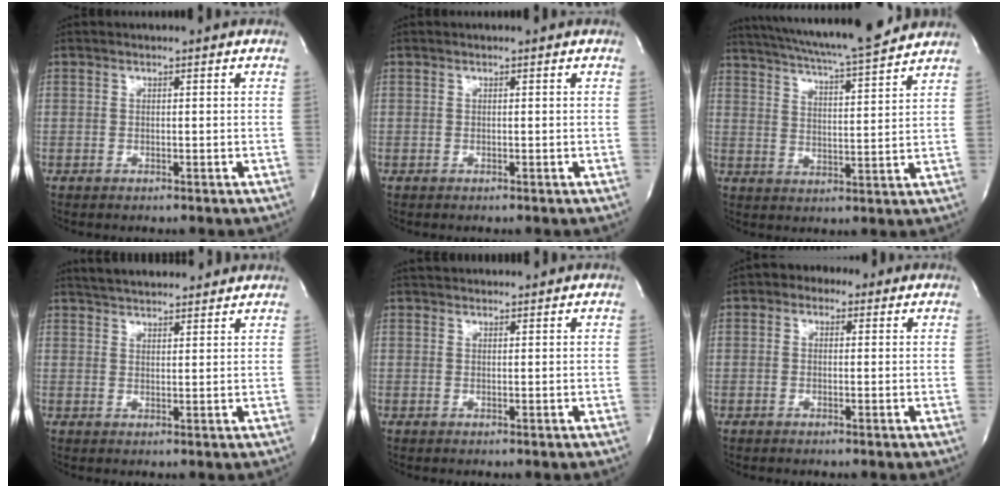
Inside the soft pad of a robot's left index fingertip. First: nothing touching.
{"total": 0.0}
{"total": 17.5, "force": [15.7, 0.7, 7.6], "torque": [-0.134, 0.008, 0.232]}
{"total": 10.7, "force": [9.8, 2.2, 3.6], "torque": [-0.054, 0.023, 0.136]}
{"total": 3.9, "force": [3.7, 0.9, 0.9], "torque": [-0.011, 0.034, 0.056]}
{"total": 3.2, "force": [1.0, 2.4, 1.8], "torque": [-0.029, 0.021, 0.008]}